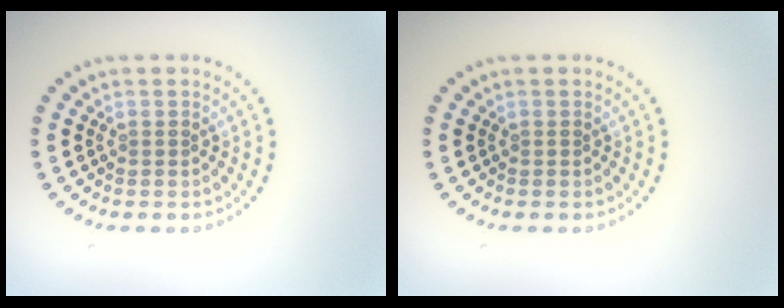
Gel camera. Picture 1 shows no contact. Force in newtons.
{"total": 0.0}